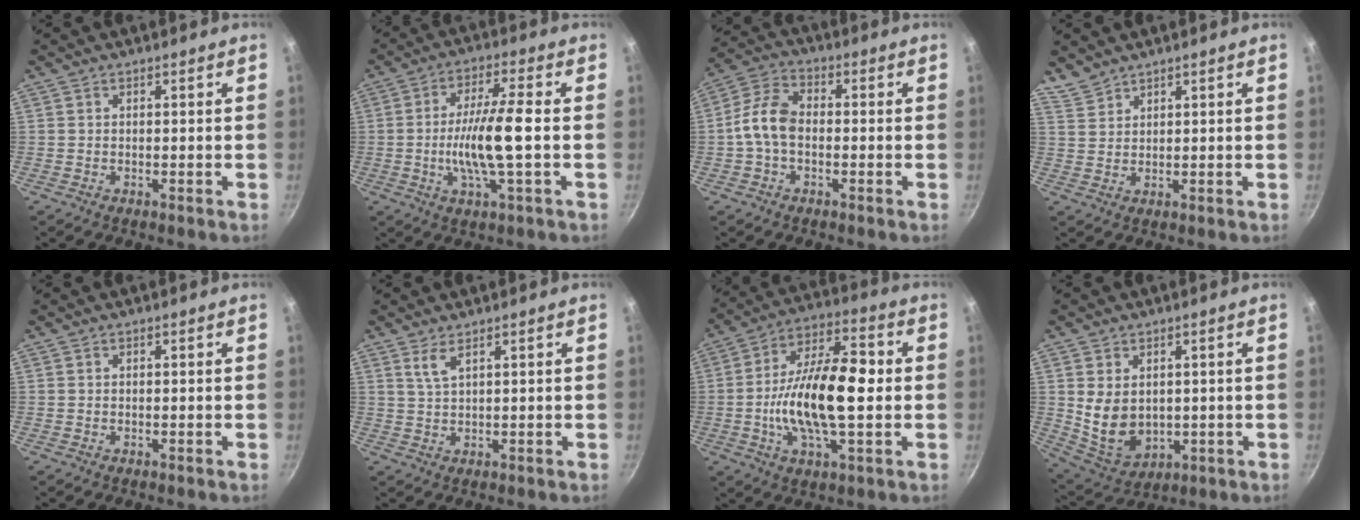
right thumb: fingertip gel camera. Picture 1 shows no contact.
{"total": 11.3, "force": [-1.3, 1.8, 11.0], "torque": [-0.210, 0.015, -0.028]}
{"total": 8.3, "force": [-1.1, 5.2, 6.3], "torque": [-0.118, 0.034, -0.035]}
{"total": 3.1, "force": [2.9, 1.1, 0.2], "torque": [-0.005, 0.004, 0.068]}
{"total": 0.0}
{"total": 2.6, "force": [1.6, 0.7, 2.0], "torque": [-0.044, -0.009, 0.038]}
{"total": 18.3, "force": [-1.1, 7.8, 16.5], "torque": [-0.281, 0.029, -0.029]}
{"total": 9.9, "force": [1.0, 7.2, 6.7], "torque": [-0.106, -0.018, 0.048]}